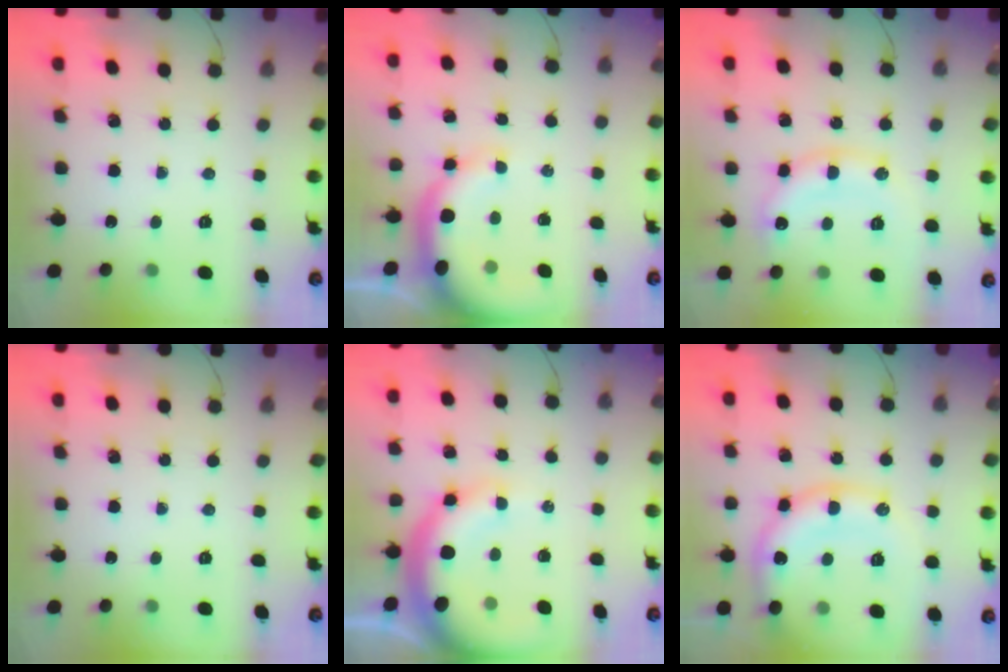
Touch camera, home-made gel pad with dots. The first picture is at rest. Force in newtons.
{"total": 8.9, "press": 8.5, "slide": 2.6}
{"total": 10.8, "press": 10.7, "slide": 0.6}
{"total": 0.0}
{"total": 12.1, "press": 11.9, "slide": 2.2}
{"total": 16.4, "press": 16.3, "slide": 1.0}